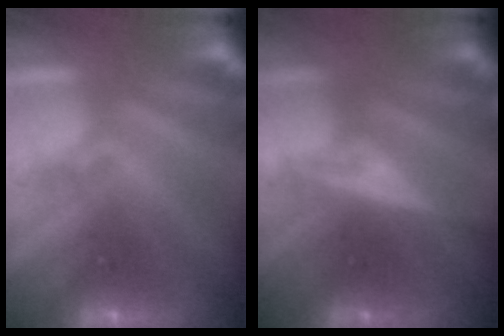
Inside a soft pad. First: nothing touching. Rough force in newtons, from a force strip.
{"total": 3.9}